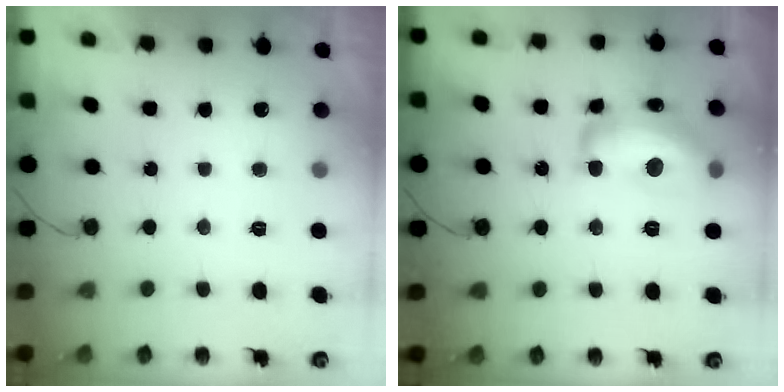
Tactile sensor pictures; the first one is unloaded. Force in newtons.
{"total": 15.7, "press": 15.6, "slide": 1.1}